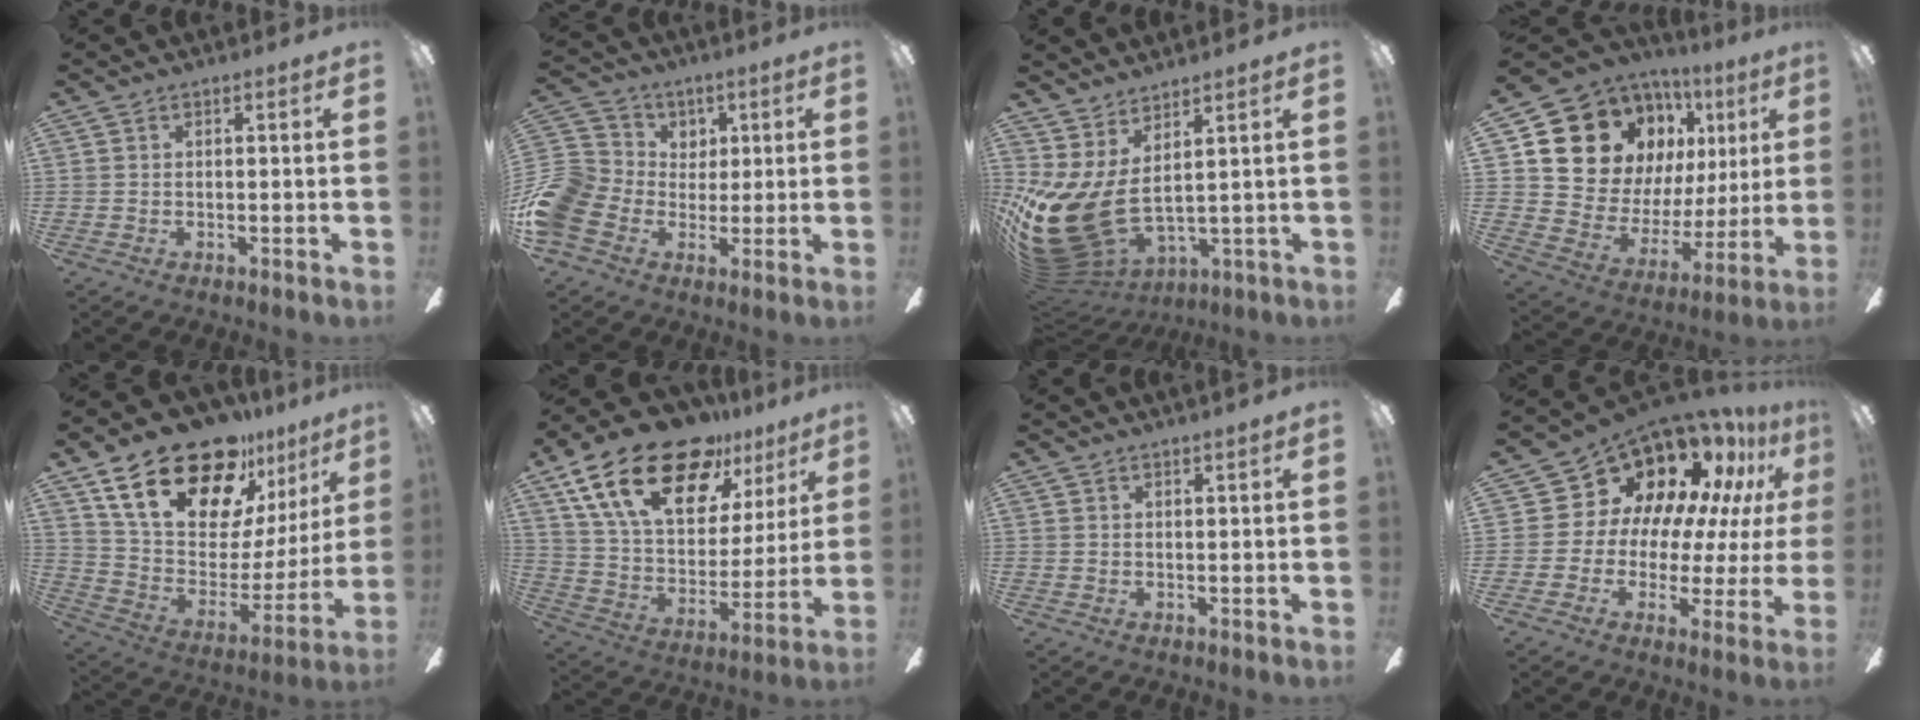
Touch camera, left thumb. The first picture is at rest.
{"total": 13.0, "force": [-2.1, 11.7, 5.4], "torque": [-0.138, 0.029, -0.036]}
{"total": 14.3, "force": [-1.1, 7.3, 12.2], "torque": [-0.278, -0.033, -0.006]}
{"total": 16.2, "force": [9.3, 11.6, 6.3], "torque": [-0.138, -0.060, 0.183]}
{"total": 26.0, "force": [18.1, 12.2, 14.2], "torque": [-0.236, -0.117, 0.332]}
{"total": 24.6, "force": [15.3, 12.0, 15.0], "torque": [-0.279, -0.081, 0.271]}
{"total": 1.2, "force": [1.0, -0.6, 0.2], "torque": [-0.004, -0.005, 0.019]}
{"total": 15.0, "force": [10.6, 9.3, 5.2], "torque": [-0.103, -0.096, 0.200]}